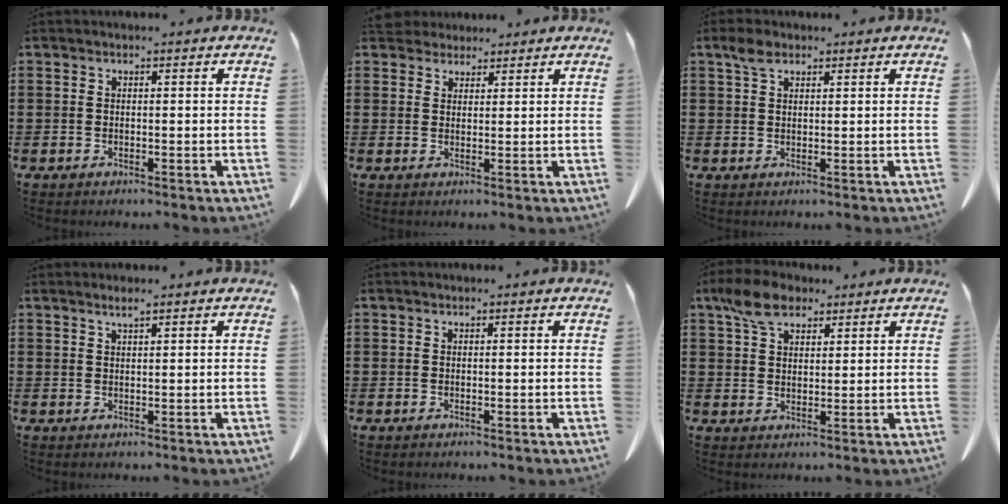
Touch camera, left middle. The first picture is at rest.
{"total": 3.2, "force": [3.0, 1.1, 0.4], "torque": [-0.009, -0.005, 0.058]}
{"total": 2.7, "force": [1.8, 1.5, 1.5], "torque": [-0.035, 0.003, 0.034]}
{"total": 1.6, "force": [1.2, 0.0, 0.9], "torque": [-0.020, -0.002, 0.024]}
{"total": 0.0}
{"total": 6.3, "force": [4.2, 3.3, 3.3], "torque": [-0.080, 0.006, 0.081]}